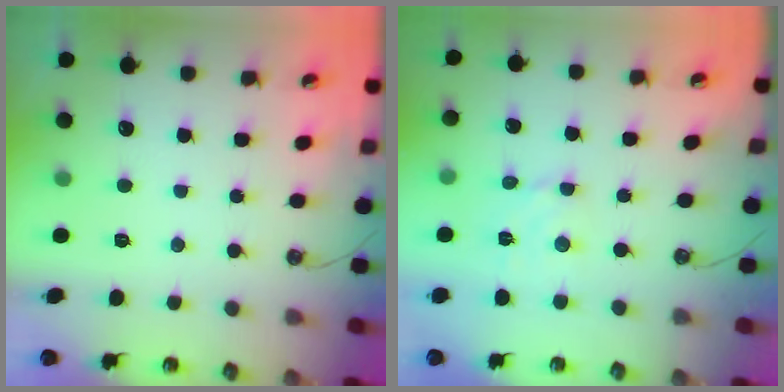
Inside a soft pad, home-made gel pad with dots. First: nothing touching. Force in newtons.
{"total": 3.2, "press": 3.2, "slide": 0.5}